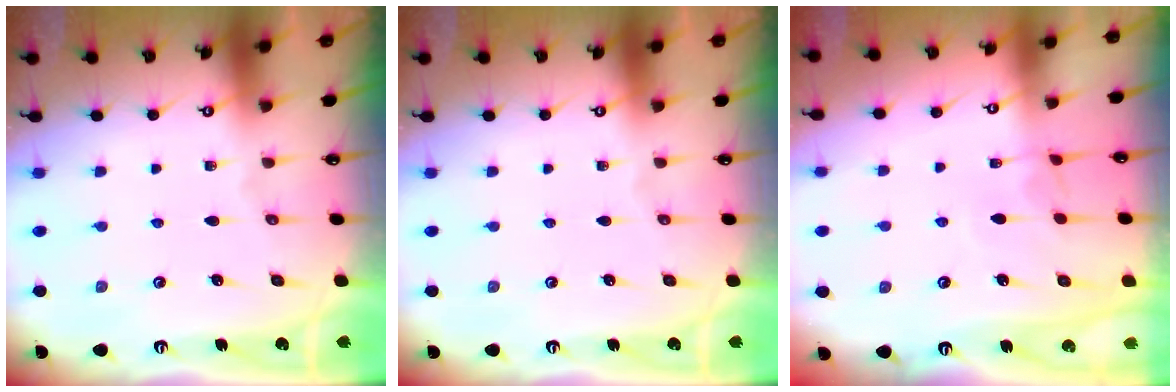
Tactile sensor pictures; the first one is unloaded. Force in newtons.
{"total": 0.0}
{"total": 1.1, "press": 1.0, "slide": 0.4}